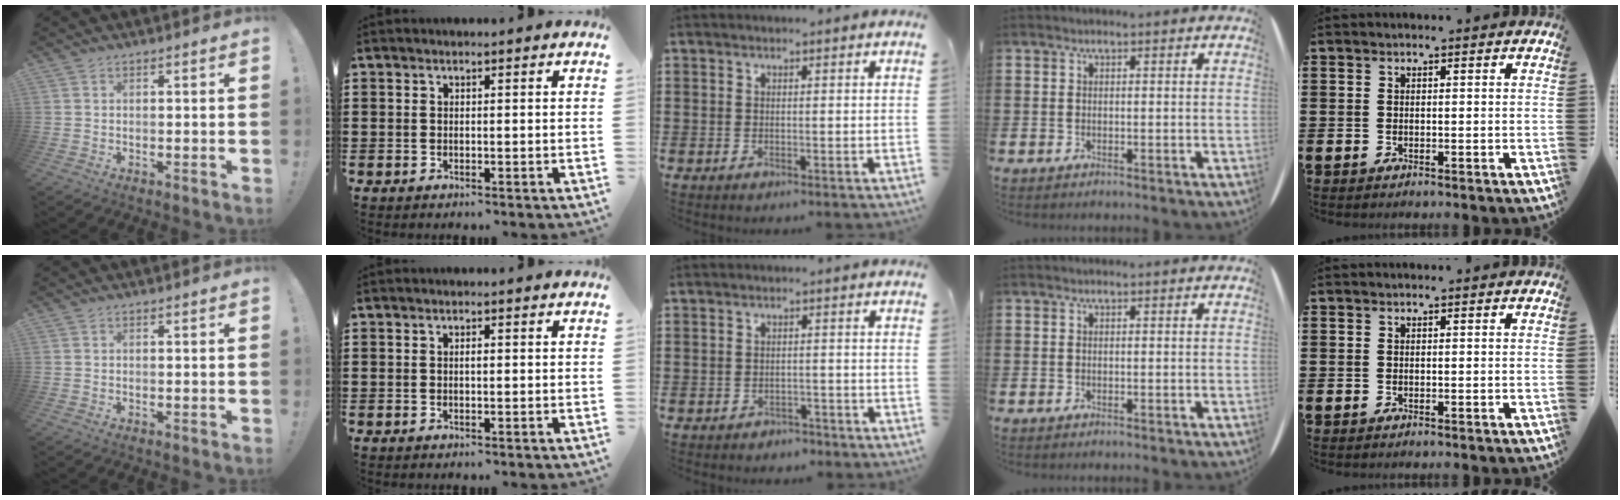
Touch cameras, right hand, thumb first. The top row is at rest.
{"index": {"total": 0.8, "force": [0.0, 0.3, 0.8], "torque": [-0.016, -0.002, 0.001]}, "middle": {"total": 1.5, "force": [-1.4, 0.4, -0.1], "torque": [-0.005, 0.002, -0.033]}}